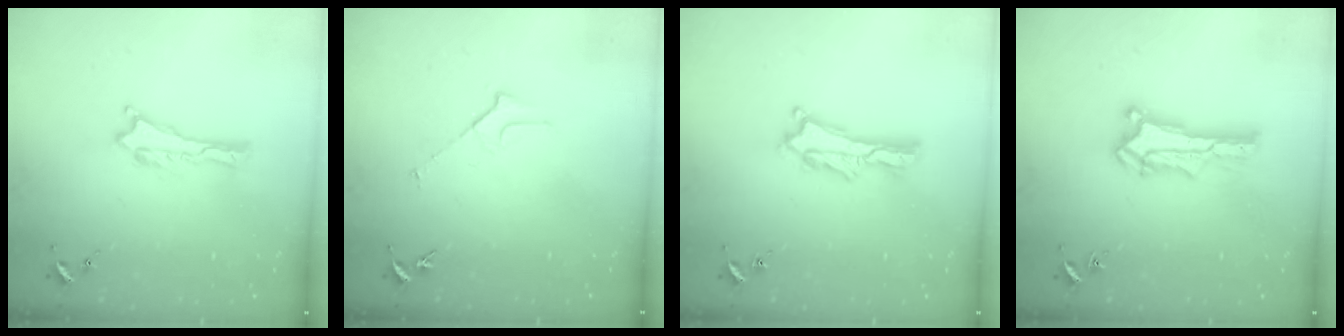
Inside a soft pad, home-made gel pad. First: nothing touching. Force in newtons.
{"total": 2.3, "press": 2.3, "slide": 0.2}
{"total": 2.1, "press": 2.1, "slide": 0.3}
{"total": 1.4, "press": 1.4, "slide": 0.2}